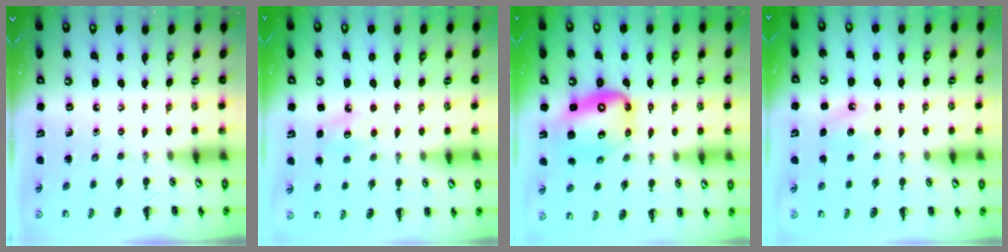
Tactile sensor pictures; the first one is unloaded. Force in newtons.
{"total": 7.6, "press": 7.3, "slide": 2.2}
{"total": 12.9, "press": 12.5, "slide": 3.3}
{"total": 4.5, "press": 4.4, "slide": 1.3}